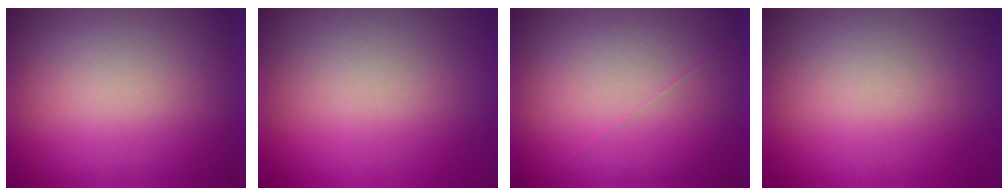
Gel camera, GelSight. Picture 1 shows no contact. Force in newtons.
{"total": 1.2}
{"total": 1.0}
{"total": 7.1}